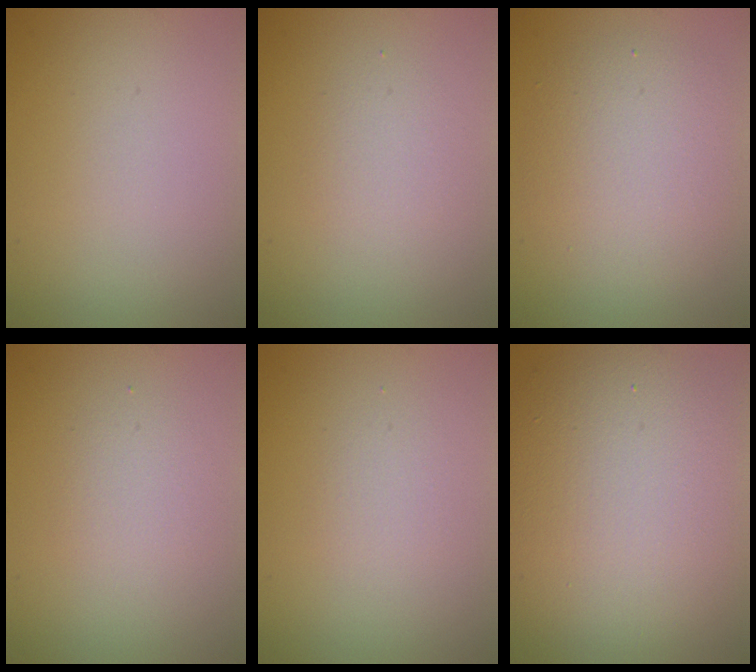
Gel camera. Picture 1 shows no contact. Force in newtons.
{"total": 1.6, "press": 1.6, "slide": 0.2}
{"total": 4.4, "press": 4.4, "slide": 0.3}
{"total": 1.6, "press": 1.6, "slide": 0.1}
{"total": 1.1, "press": 1.1, "slide": 0.0}
{"total": 12.3, "press": 12.3, "slide": 0.6}